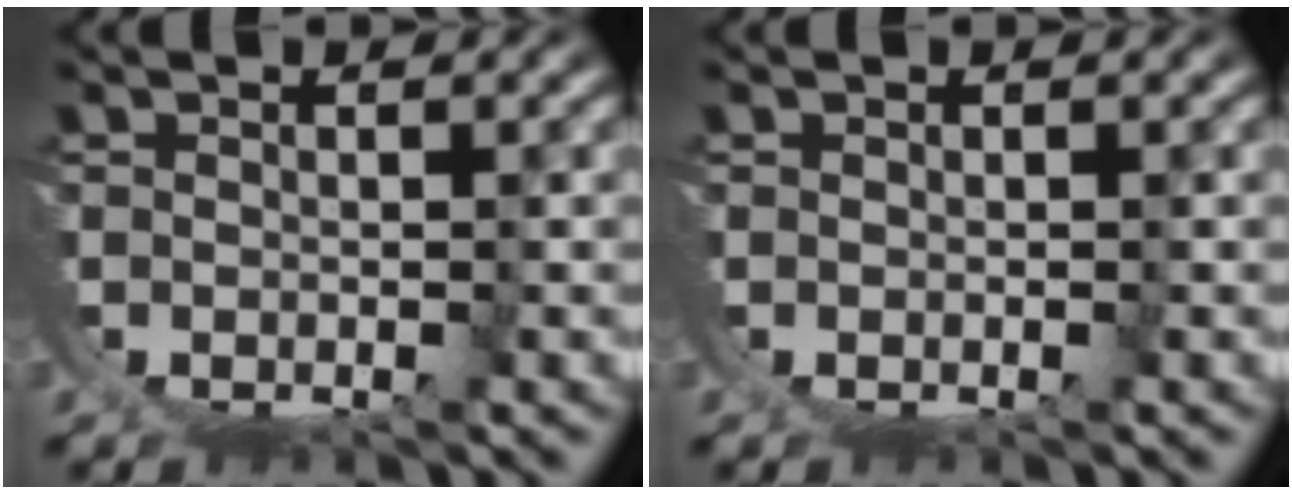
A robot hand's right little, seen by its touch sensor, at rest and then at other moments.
{"total": 0.0}